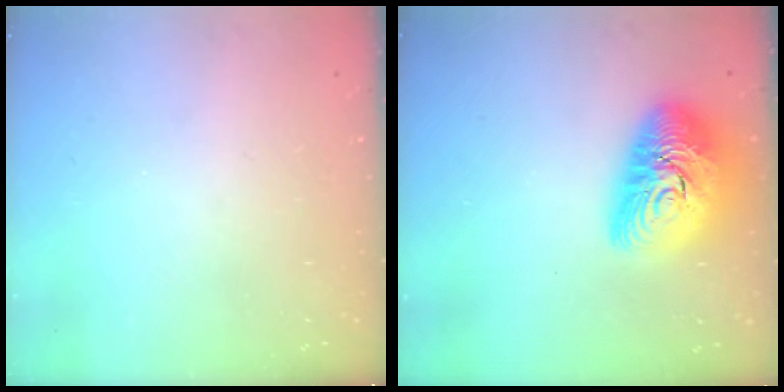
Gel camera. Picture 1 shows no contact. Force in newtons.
{"total": 17.5, "press": 17.5, "slide": 1.2}